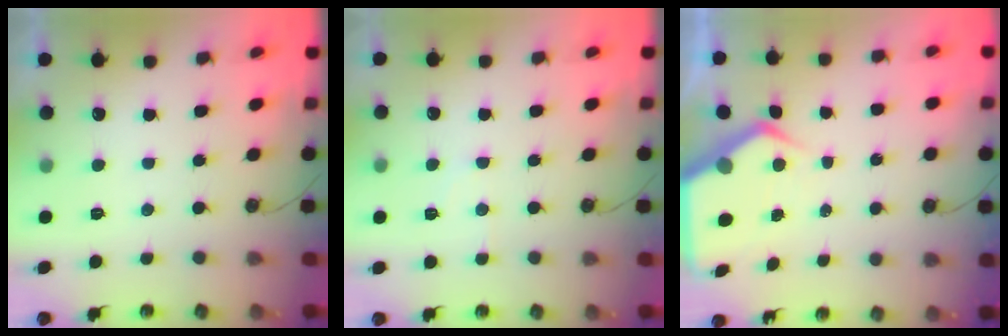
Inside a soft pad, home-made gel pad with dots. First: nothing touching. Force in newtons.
{"total": 6.1, "press": 6.1, "slide": 0.7}
{"total": 6.7, "press": 6.7, "slide": 0.5}